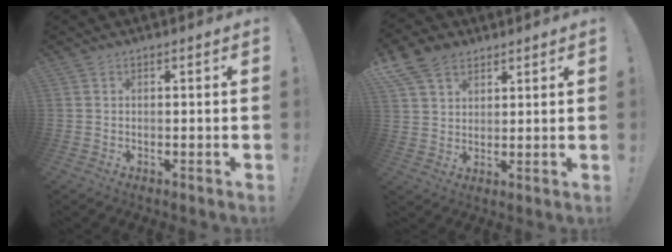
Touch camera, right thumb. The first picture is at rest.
{"total": 10.0, "force": [6.1, 6.7, 4.2], "torque": [-0.075, -0.024, 0.121]}